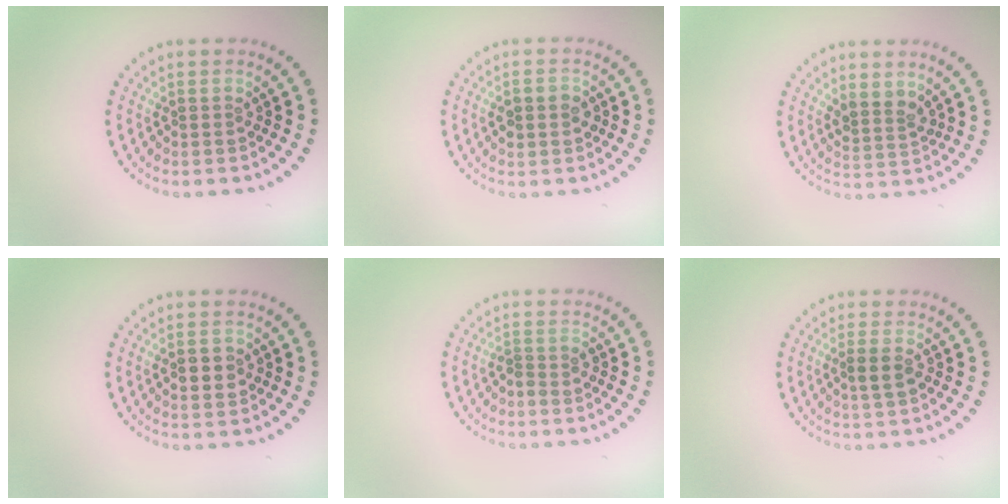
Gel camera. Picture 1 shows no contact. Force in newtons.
{"total": 2.8, "press": 2.8, "slide": 0.1}
{"total": 2.2, "press": 1.8, "slide": 1.3}
{"total": 2.4, "press": 2.4, "slide": 0.1}
{"total": 1.3, "press": 0.9, "slide": 0.9}
{"total": 1.5, "press": 1.4, "slide": 0.6}